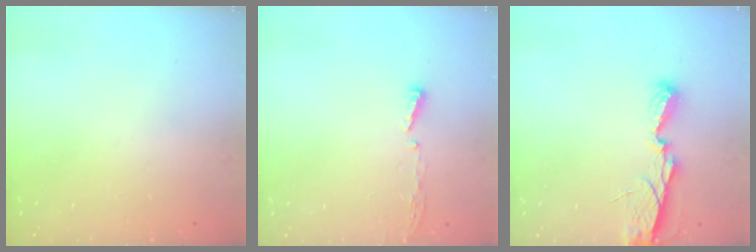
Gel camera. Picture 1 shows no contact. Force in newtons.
{"total": 3.8, "press": 3.8, "slide": 0.4}
{"total": 6.3, "press": 6.2, "slide": 0.4}